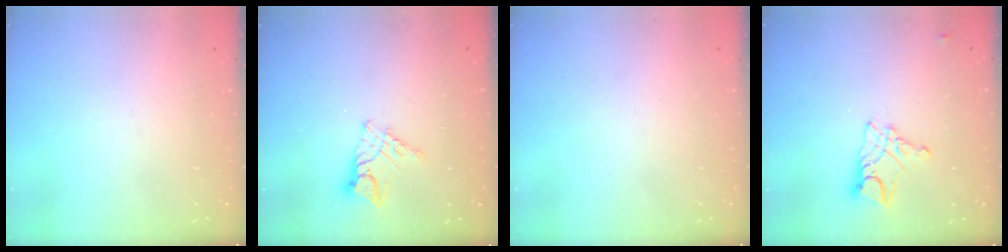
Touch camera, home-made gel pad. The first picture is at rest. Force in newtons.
{"total": 8.1, "press": 8.1, "slide": 0.6}
{"total": 0.0}
{"total": 9.0, "press": 9.0, "slide": 0.8}